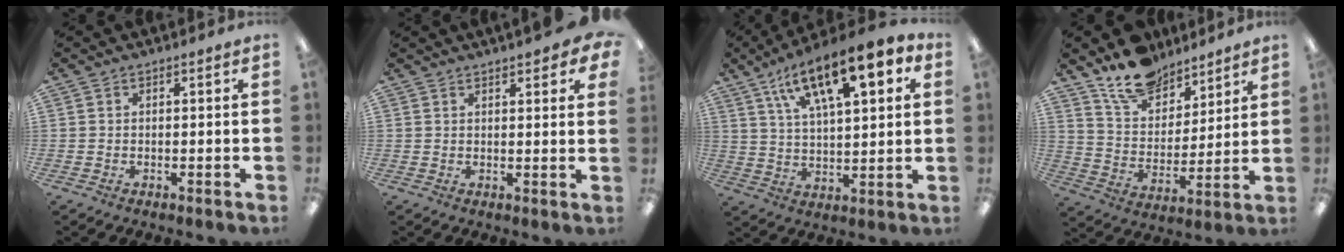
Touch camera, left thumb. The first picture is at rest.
{"total": 4.2, "force": [3.0, 0.8, 2.8], "torque": [-0.036, -0.012, 0.048]}
{"total": 17.5, "force": [10.1, 6.6, 12.7], "torque": [-0.209, -0.034, 0.168]}
{"total": 14.5, "force": [11.5, 7.4, 4.6], "torque": [-0.077, -0.071, 0.217]}